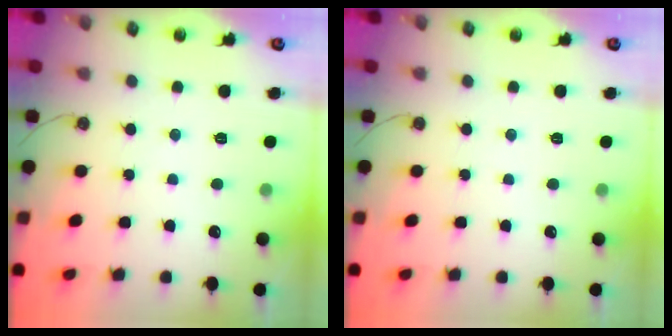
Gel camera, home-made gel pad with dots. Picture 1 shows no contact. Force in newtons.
{"total": 0.0}